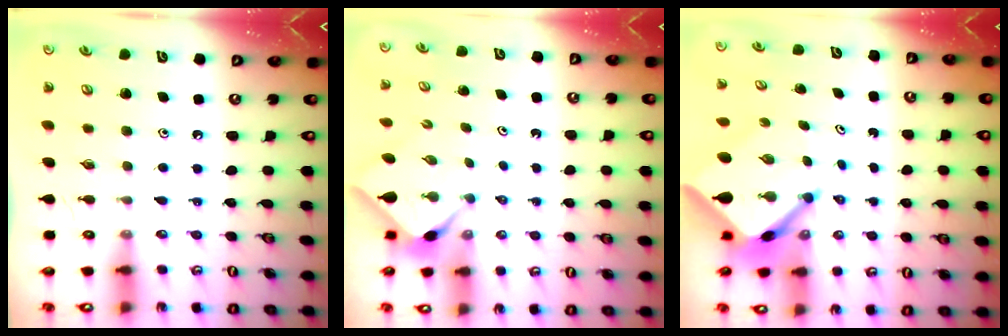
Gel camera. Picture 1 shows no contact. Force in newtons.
{"total": 2.4, "press": 2.4, "slide": 0.3}
{"total": 7.5, "press": 7.5, "slide": 0.5}